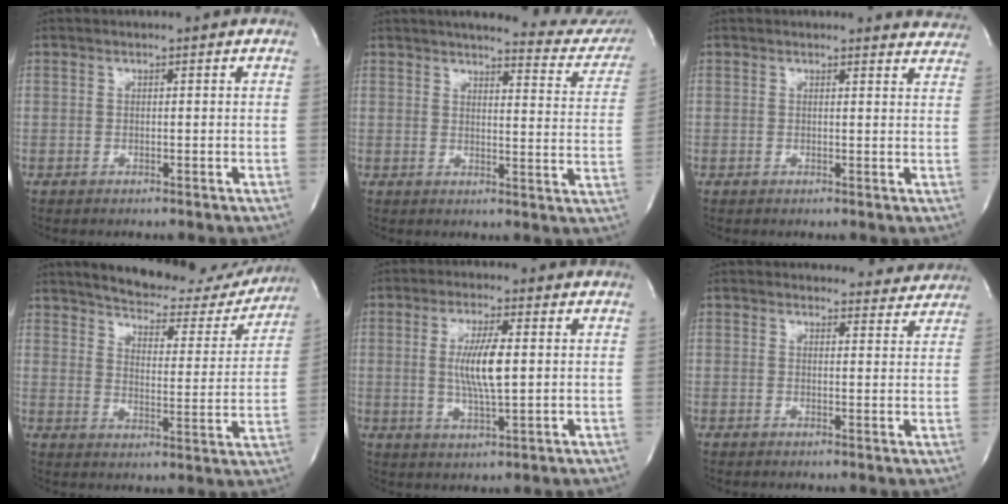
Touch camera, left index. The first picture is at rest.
{"total": 17.9, "force": [16.6, 2.9, 6.1], "torque": [-0.059, -0.068, 0.171]}
{"total": 4.6, "force": [4.5, 1.1, -0.2], "torque": [0.018, -0.030, 0.015]}
{"total": 18.9, "force": [17.3, 5.2, 5.4], "torque": [-0.067, -0.033, 0.216]}
{"total": 7.1, "force": [0.5, 1.0, 7.0], "torque": [-0.138, -0.010, 0.009]}
{"total": 6.6, "force": [6.3, 1.9, -0.3], "torque": [0.027, -0.015, 0.049]}